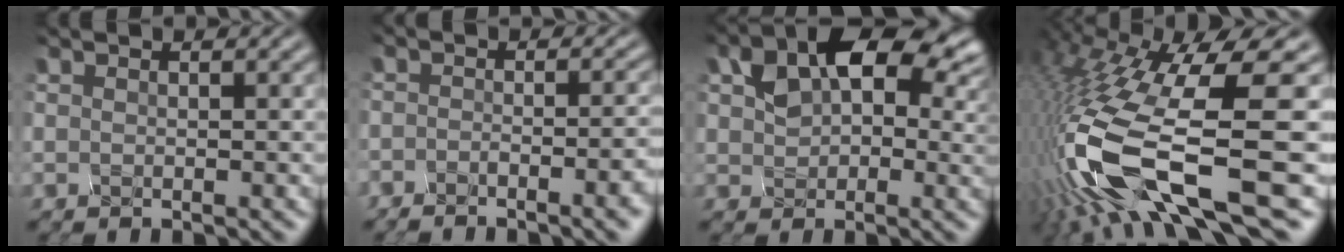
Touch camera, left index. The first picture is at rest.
{"total": 4.5, "force": [-3.7, 0.8, 2.3], "torque": [-0.019, 0.001, -0.031]}
{"total": 7.1, "force": [2.1, 4.5, 5.1], "torque": [-0.105, 0.012, 0.053]}
{"total": 15.4, "force": [-4.5, 3.6, 14.3], "torque": [-0.318, -0.013, -0.044]}